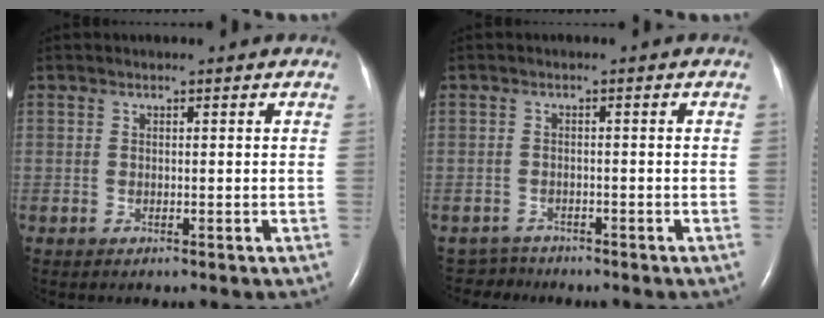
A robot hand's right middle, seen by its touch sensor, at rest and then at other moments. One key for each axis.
{"total": 2.2, "fx": -1.8, "fy": 0.5, "fz": -1.2, "tx": 0.025, "ty": -0.004, "tz": -0.032}